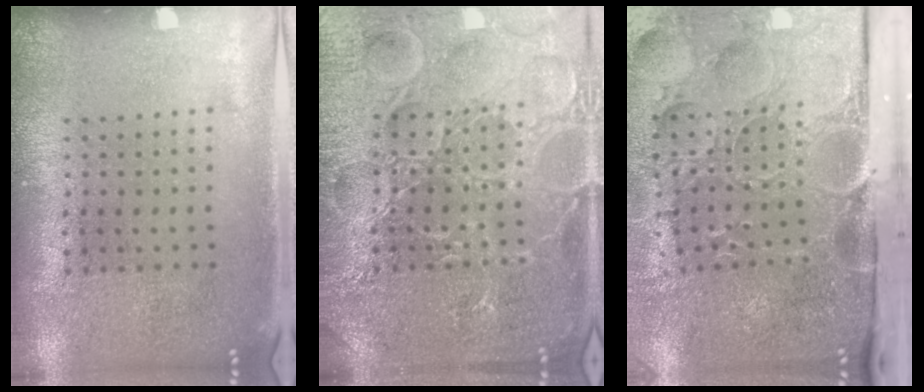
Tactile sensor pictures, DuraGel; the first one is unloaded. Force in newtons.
{"total": 6.9, "press": 6.9, "slide": 0.9}
{"total": 5.4, "press": 4.1, "slide": 3.5}